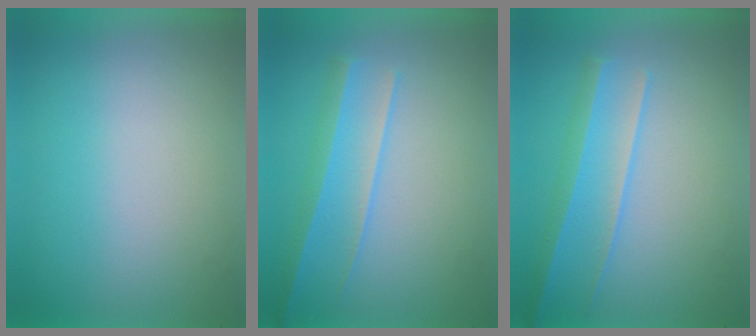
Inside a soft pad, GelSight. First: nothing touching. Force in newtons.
{"total": 2.2}
{"total": 2.2}